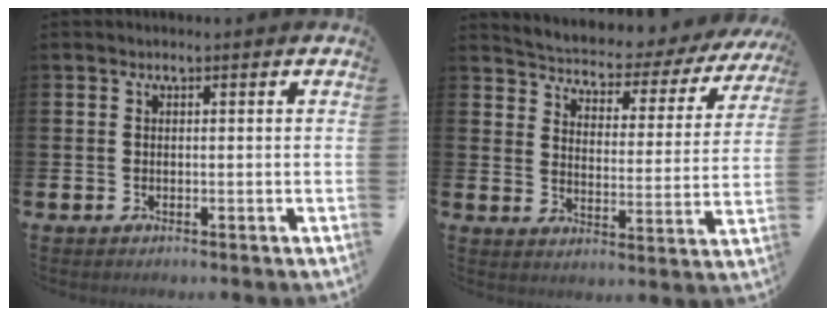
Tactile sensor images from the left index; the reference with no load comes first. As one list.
[{"total": 3.7, "force": [3.5, 1.3, 0.5], "torque": [-0.030, -0.037, 0.049]}]